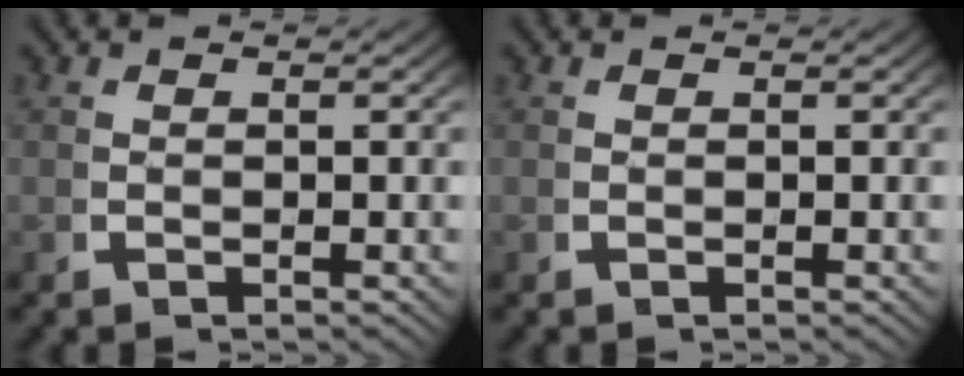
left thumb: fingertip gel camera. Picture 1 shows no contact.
{"total": 0.0}